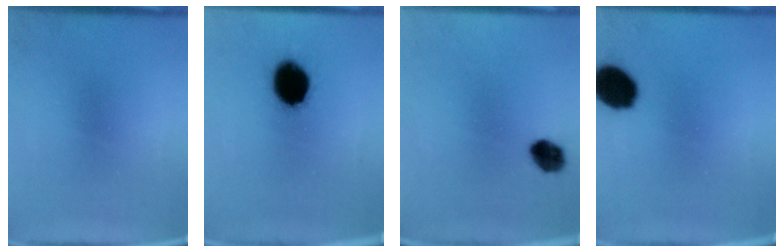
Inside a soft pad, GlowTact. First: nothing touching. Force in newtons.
{"total": 12.0}
{"total": 5.6}
{"total": 11.5}